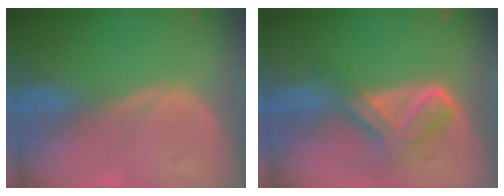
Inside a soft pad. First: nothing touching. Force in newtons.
{"total": 7.7, "press": 6.5, "slide": 4.1}